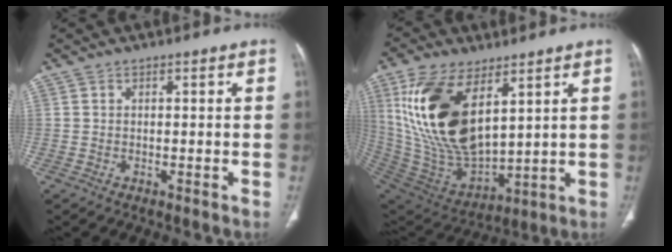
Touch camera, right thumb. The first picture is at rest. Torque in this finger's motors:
{"motor_torque": [0.16, 4.77, 2.30, 0.47, 0.71]}